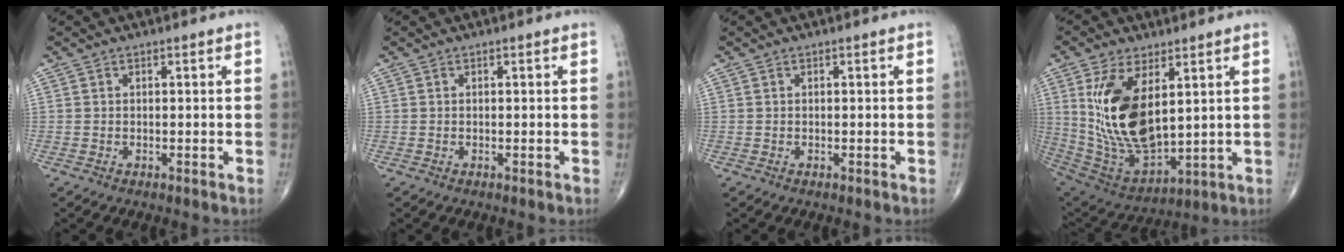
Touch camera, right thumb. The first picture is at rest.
{"total": 0.0}
{"total": 0.0}
{"total": 18.1, "force": [4.5, 9.0, 15.0], "torque": [-0.281, -0.026, 0.109]}